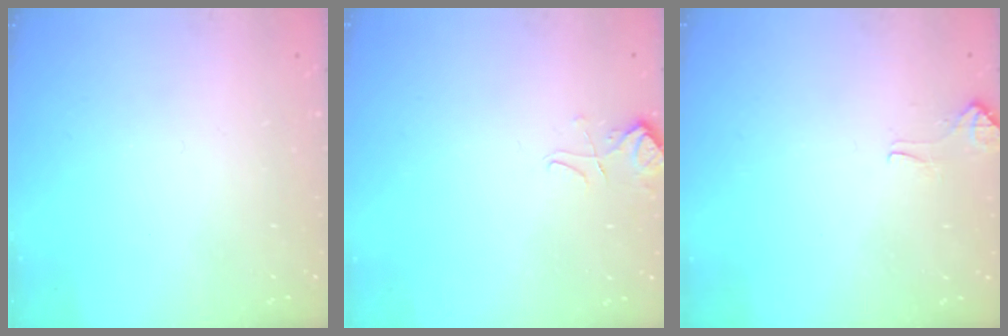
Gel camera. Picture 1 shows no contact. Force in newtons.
{"total": 3.0, "press": 2.9, "slide": 0.6}
{"total": 4.3, "press": 4.3, "slide": 0.4}